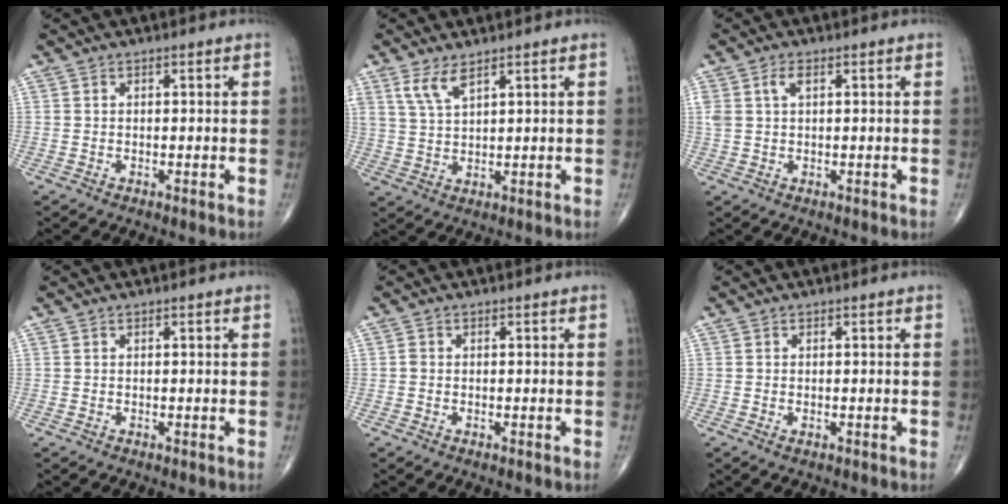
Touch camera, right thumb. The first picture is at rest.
{"total": 4.7, "force": [3.1, 1.6, 3.1], "torque": [-0.068, -0.014, 0.070]}
{"total": 3.1, "force": [1.2, 1.6, 2.4], "torque": [-0.057, 0.010, 0.027]}
{"total": 0.0}
{"total": 0.7, "force": [-0.2, 0.5, 0.3], "torque": [-0.005, 0.001, -0.007]}
{"total": 0.6, "force": [-0.2, 0.3, 0.5], "torque": [-0.009, -0.002, -0.004]}